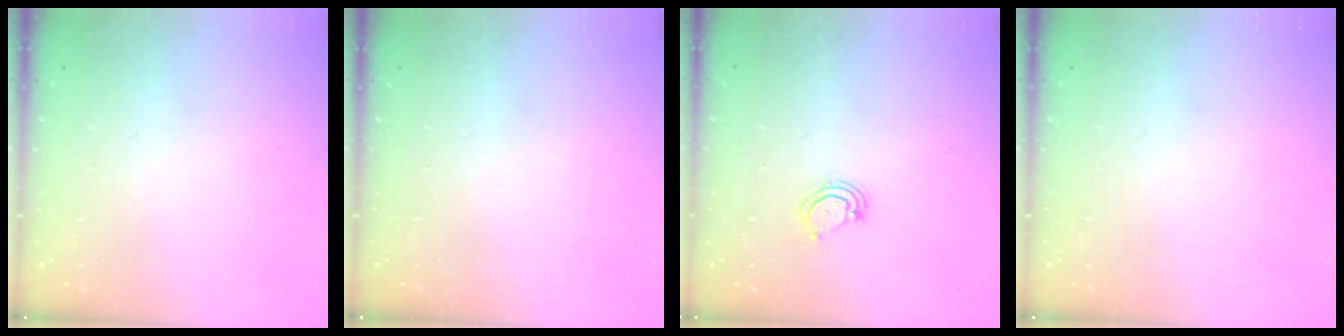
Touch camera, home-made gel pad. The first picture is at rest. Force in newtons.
{"total": 0.0}
{"total": 4.6, "press": 4.6, "slide": 0.4}
{"total": 0.0}